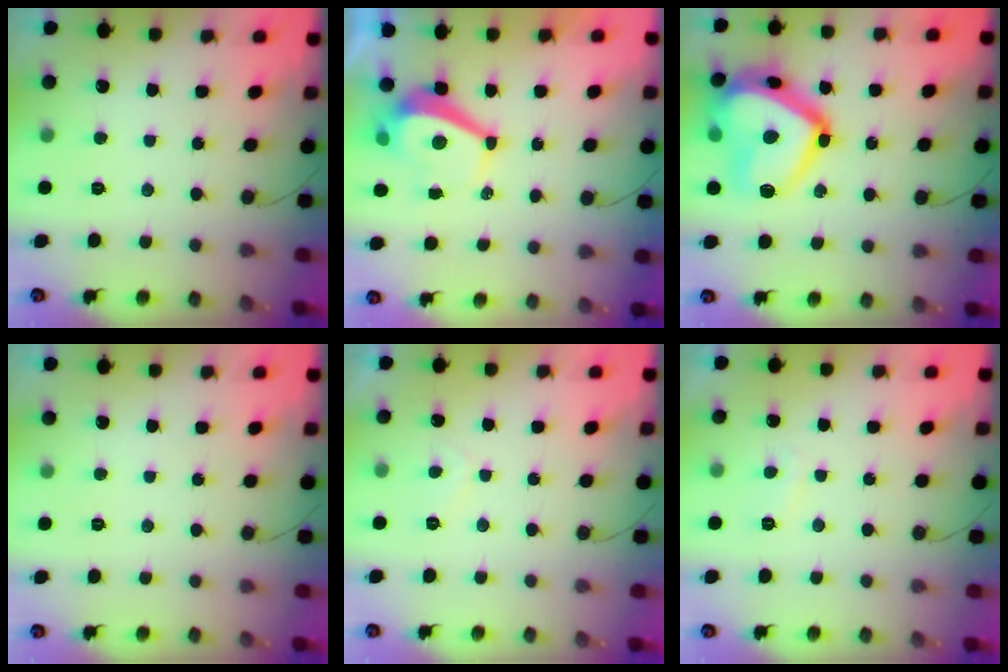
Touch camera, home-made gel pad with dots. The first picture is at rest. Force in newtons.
{"total": 4.4, "press": 4.4, "slide": 0.2}
{"total": 23.5, "press": 23.5, "slide": 1.6}
{"total": 0.0}
{"total": 0.7, "press": 0.5, "slide": 0.5}
{"total": 2.0, "press": 1.9, "slide": 0.6}